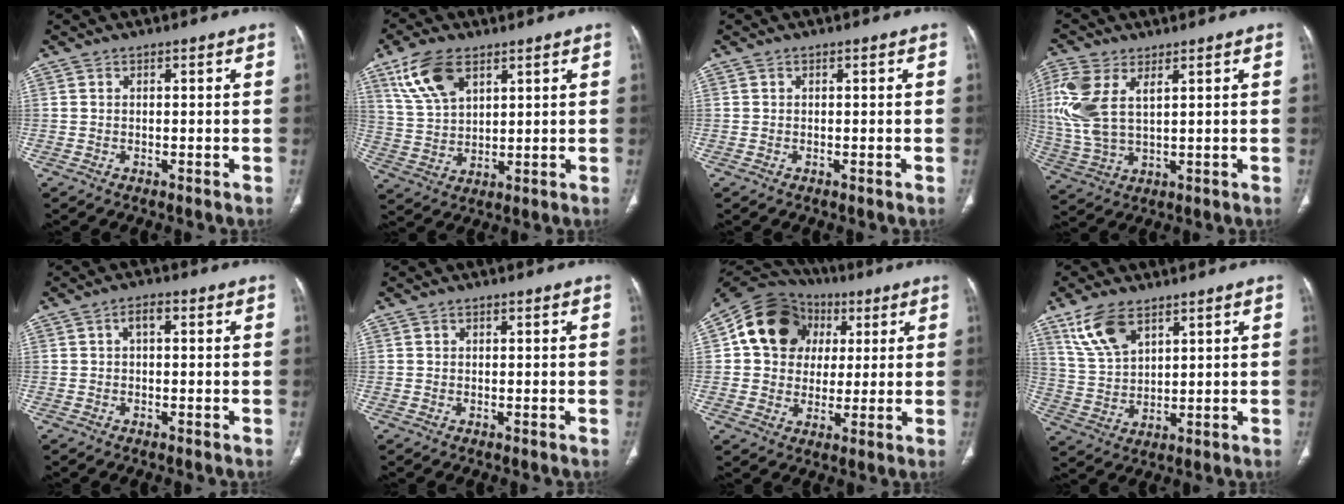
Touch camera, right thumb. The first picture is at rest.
{"total": 10.6, "force": [5.9, 5.5, 6.8], "torque": [-0.127, -0.017, 0.125]}
{"total": 0.0}
{"total": 11.5, "force": [3.8, 6.0, 9.1], "torque": [-0.226, -0.001, 0.085]}
{"total": 2.4, "force": [0.5, 1.3, 1.9], "torque": [-0.028, 0.013, 0.006]}
{"total": 0.6, "force": [0.3, 0.4, 0.2], "torque": [0.001, 0.000, 0.004]}
{"total": 16.1, "force": [4.2, 13.4, 7.8], "torque": [-0.107, 0.016, 0.065]}
{"total": 9.4, "force": [5.8, 4.5, 5.8], "torque": [-0.110, -0.020, 0.126]}